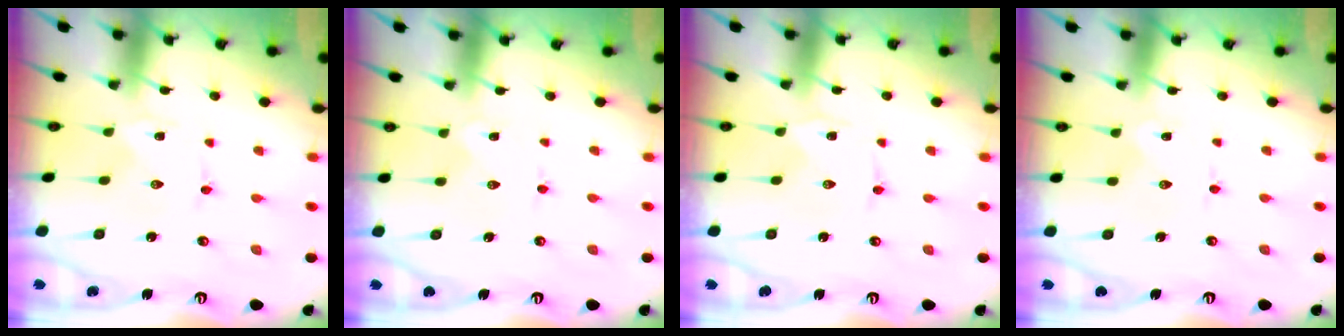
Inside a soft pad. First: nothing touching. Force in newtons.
{"total": 0.8, "press": 0.8, "slide": 0.0}
{"total": 0.0}
{"total": 0.0}